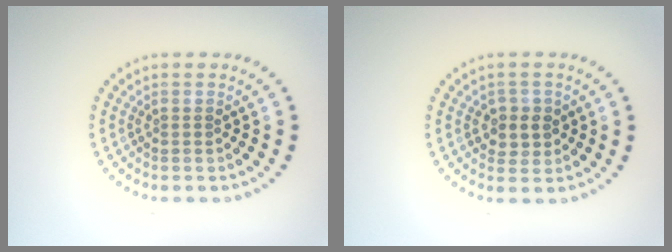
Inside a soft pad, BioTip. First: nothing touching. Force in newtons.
{"total": 2.3, "press": 2.2, "slide": 0.6}